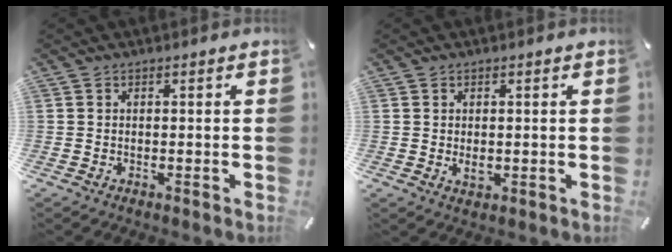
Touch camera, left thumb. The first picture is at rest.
{"total": 2.0, "force": [0.0, 1.3, 1.5], "torque": [-0.024, -0.002, -0.001]}